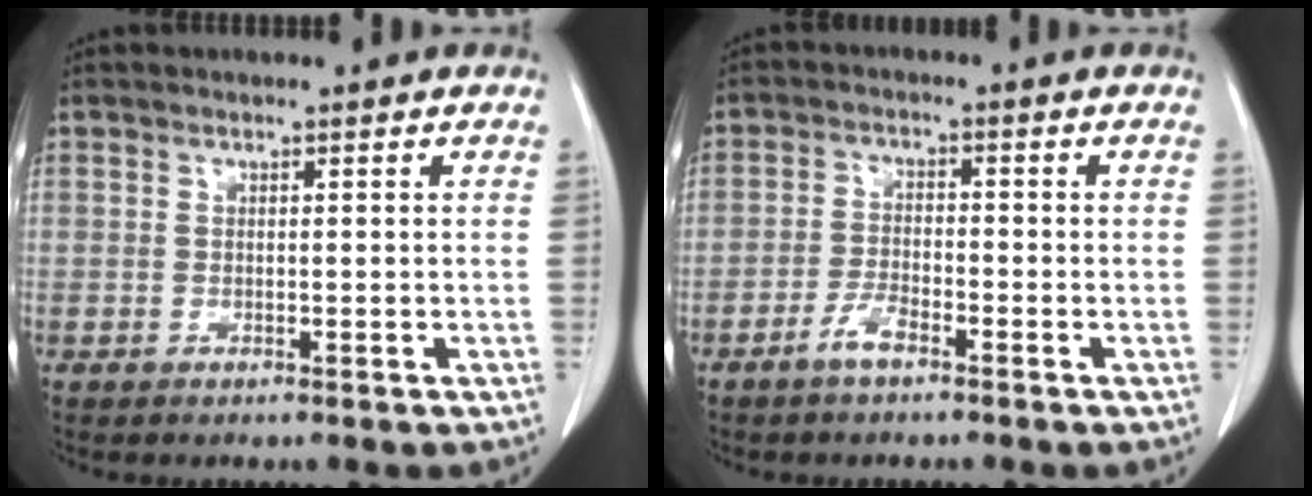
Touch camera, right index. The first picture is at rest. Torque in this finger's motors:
{"motor_torque": [-0.06, -0.19, -0.11, -0.03]}